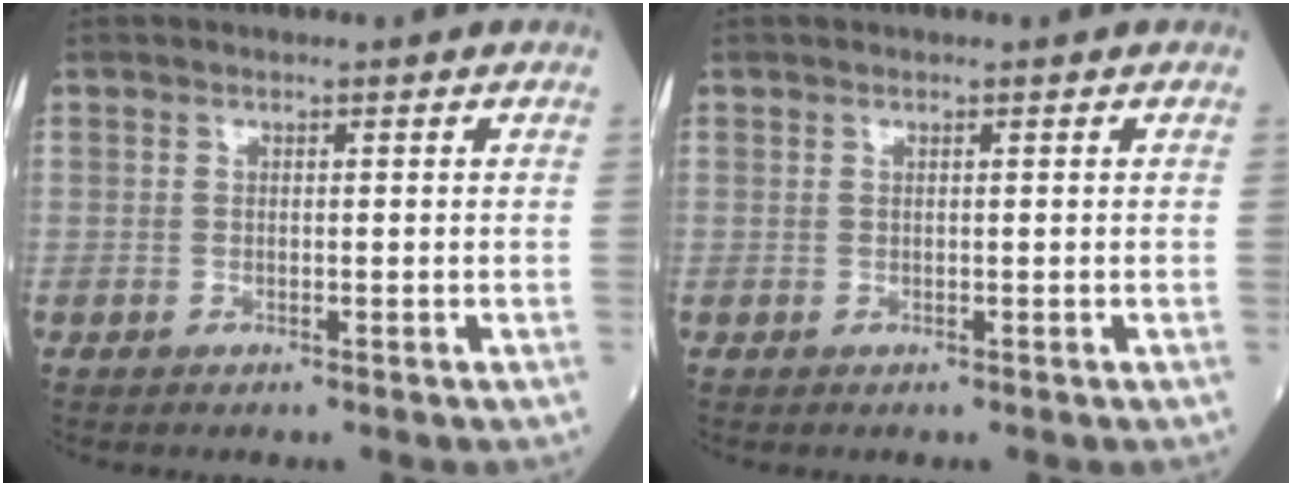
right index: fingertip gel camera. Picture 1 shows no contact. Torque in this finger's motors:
{"motor_torque": [-0.14, -0.09, -0.04, -0.01]}